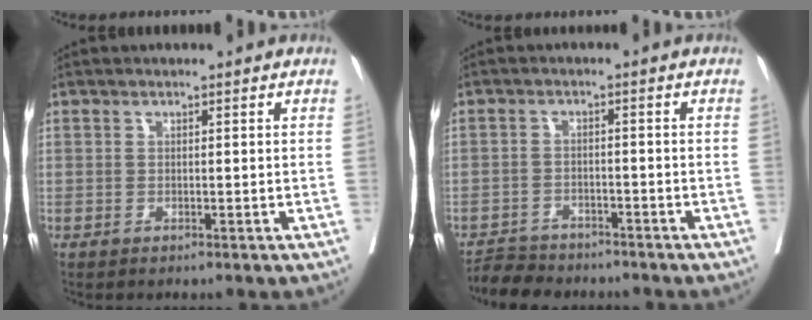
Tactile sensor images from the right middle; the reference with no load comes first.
{"total": 5.2, "force": [-5.0, 1.5, 0.4], "torque": [-0.006, -0.010, -0.085]}